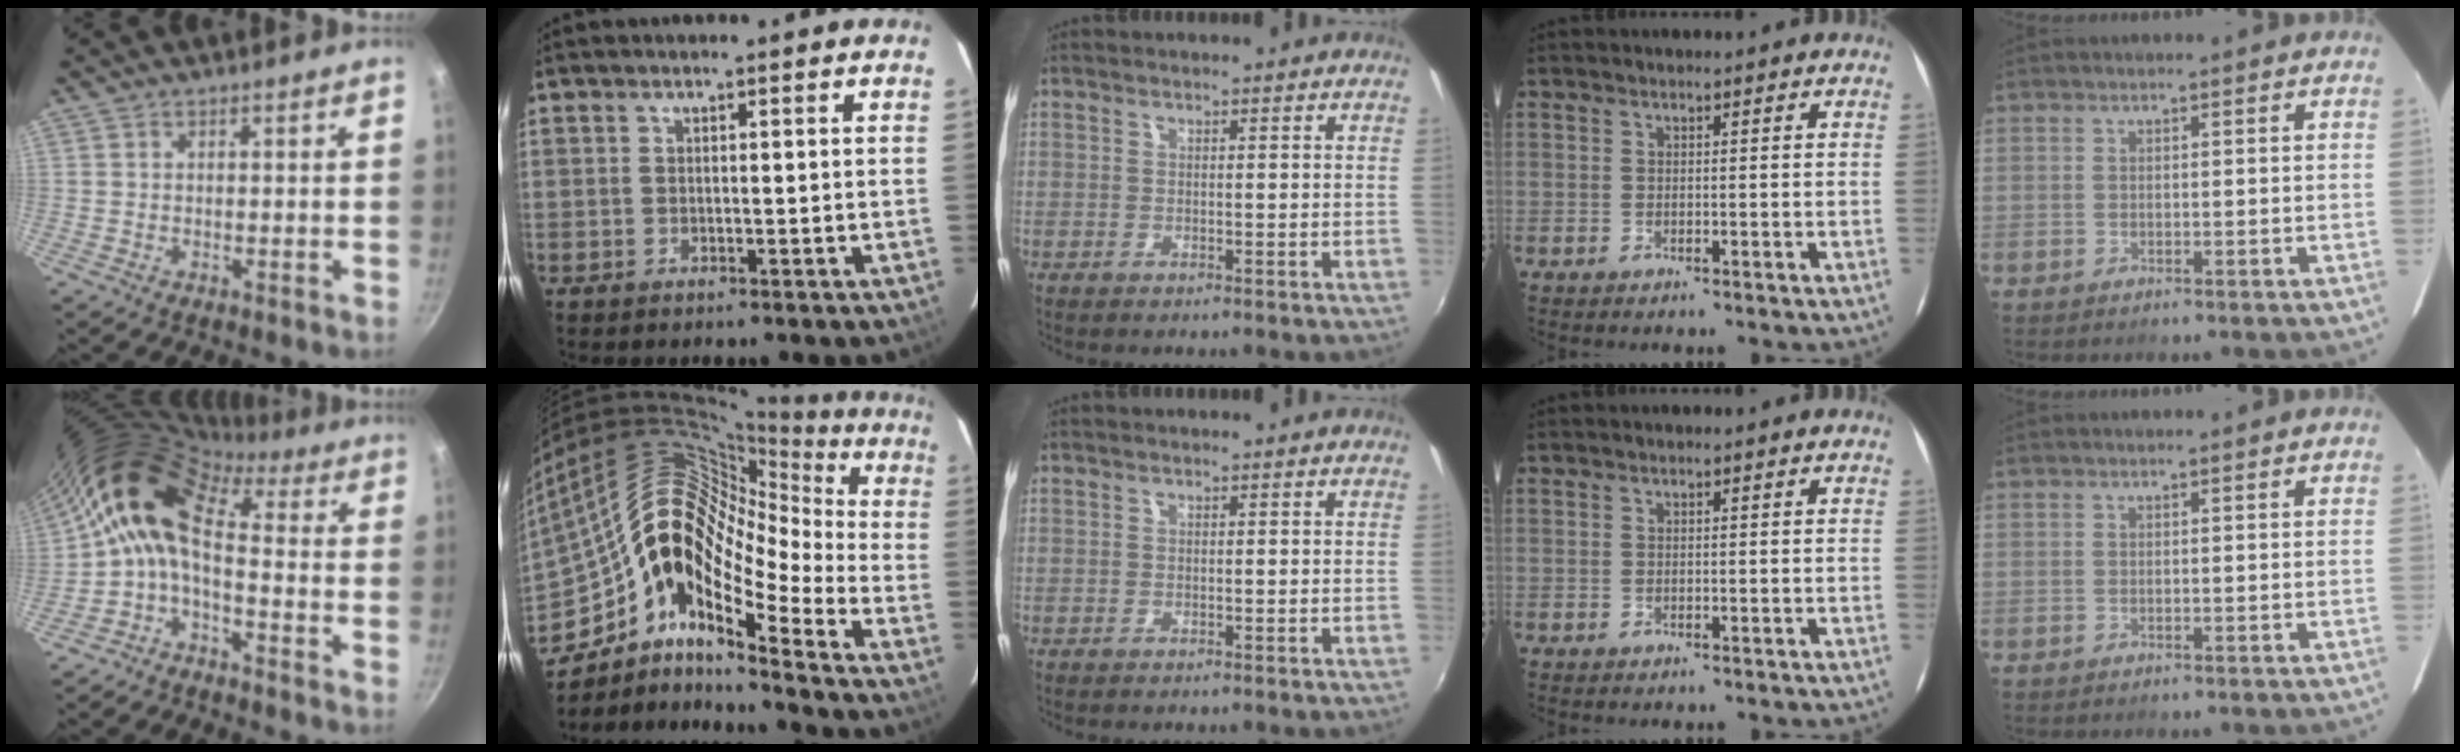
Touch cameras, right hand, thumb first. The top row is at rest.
{"thumb": {"total": 11.1, "force": [0.0, 6.3, 9.2], "torque": [-0.173, 0.032, -0.022]}, "index": {"total": 19.0, "force": [-6.4, 10.0, 14.8], "torque": [-0.234, -0.006, -0.135]}}